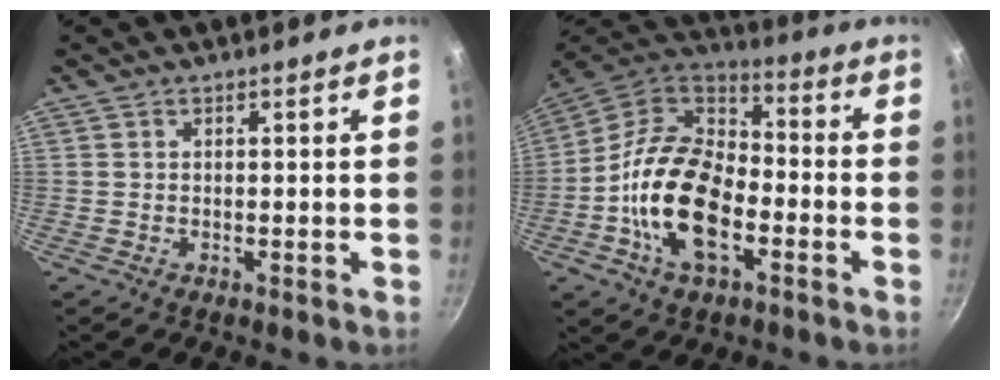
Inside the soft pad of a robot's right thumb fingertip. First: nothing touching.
{"total": 19.7, "force": [-5.4, 11.7, 14.9], "torque": [-0.259, 0.036, -0.116]}